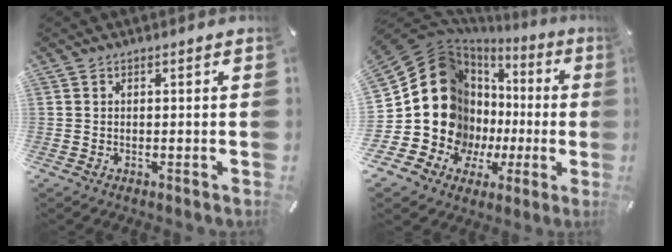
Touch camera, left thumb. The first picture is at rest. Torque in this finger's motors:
{"motor_torque": [1.34, 3.67, 1.54, 1.23, 0.16]}